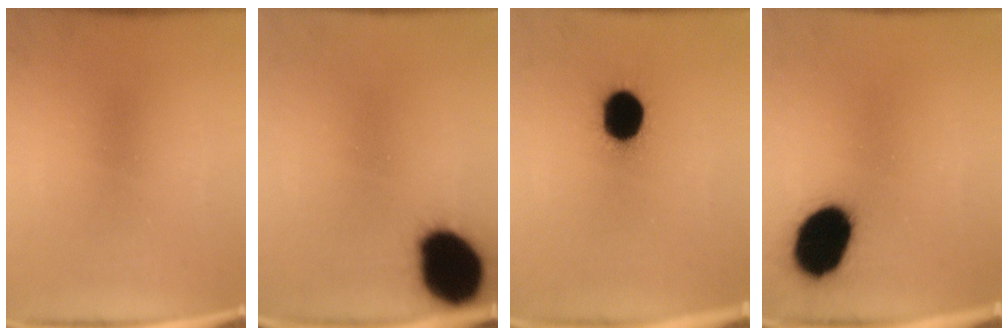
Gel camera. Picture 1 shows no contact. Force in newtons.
{"total": 18.7}
{"total": 16.3}
{"total": 16.2}